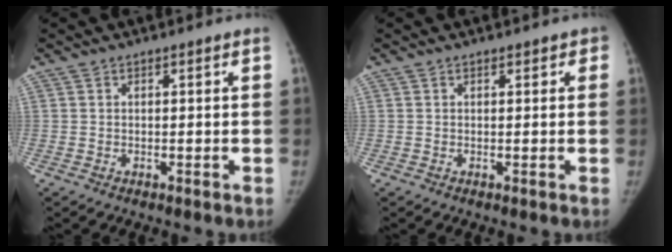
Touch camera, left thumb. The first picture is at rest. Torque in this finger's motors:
{"motor_torque": [-0.13, 0.13, -0.36, 0.26, 0.00]}